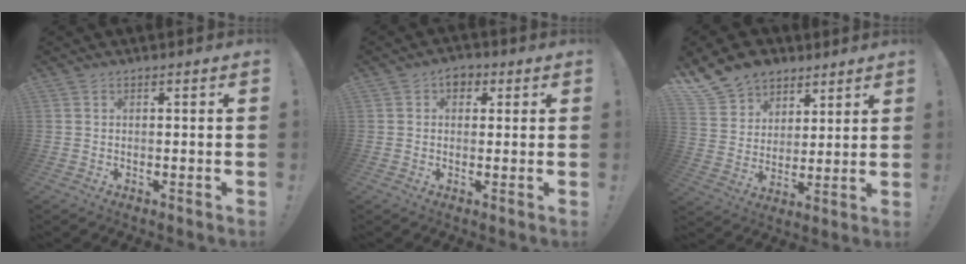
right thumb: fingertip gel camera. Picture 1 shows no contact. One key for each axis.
{"total": 4.0, "fx": 1.3, "fy": 3.1, "fz": 2.2, "tx": -0.022, "ty": 0.000, "tz": 0.021}
{"total": 12.4, "fx": 8.6, "fy": 8.5, "fz": 2.8, "tx": -0.060, "ty": -0.057, "tz": 0.171}